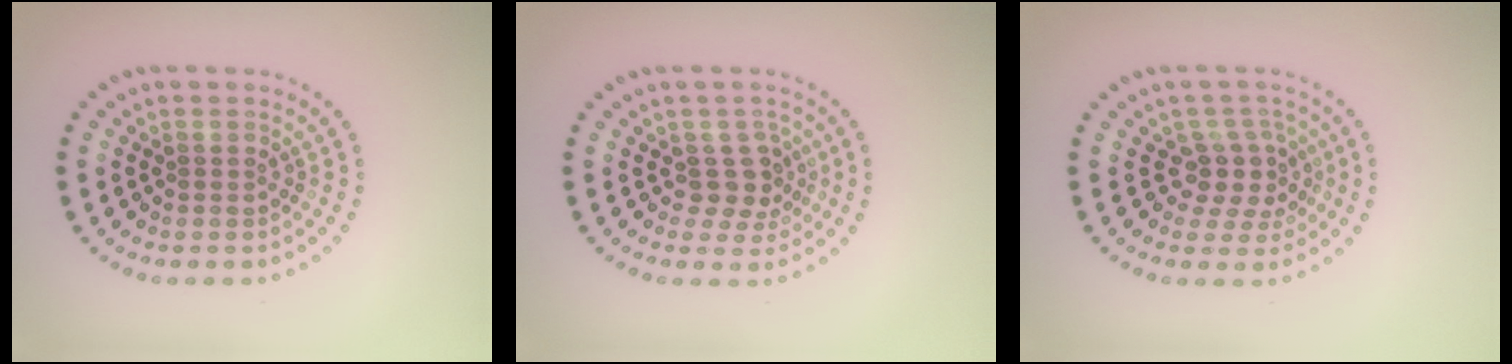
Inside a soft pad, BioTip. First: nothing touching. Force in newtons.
{"total": 2.5, "press": 2.0, "slide": 1.5}
{"total": 3.2, "press": 2.3, "slide": 2.2}